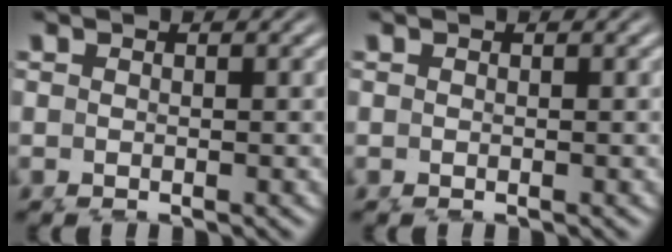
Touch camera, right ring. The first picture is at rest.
{"total": 0.0}